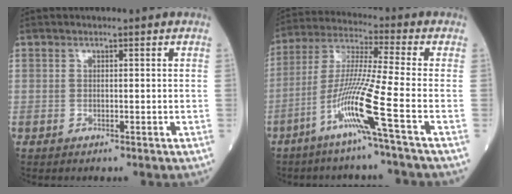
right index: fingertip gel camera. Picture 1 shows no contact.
{"total": 11.2, "force": [-5.2, -2.2, 9.7], "torque": [-0.197, -0.014, -0.107]}